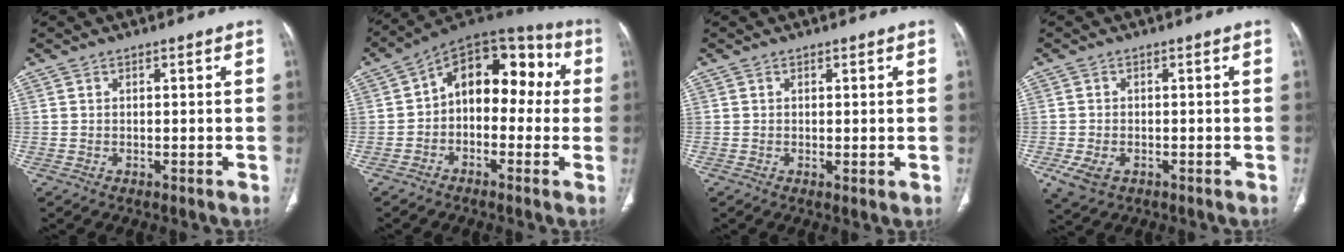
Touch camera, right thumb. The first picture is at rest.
{"total": 15.0, "force": [0.7, 9.7, 11.5], "torque": [-0.111, 0.059, -0.009]}
{"total": 0.7, "force": [0.0, 0.1, 0.7], "torque": [-0.018, -0.006, 0.000]}
{"total": 4.3, "force": [-1.8, 2.8, 2.8], "torque": [-0.064, -0.001, -0.023]}